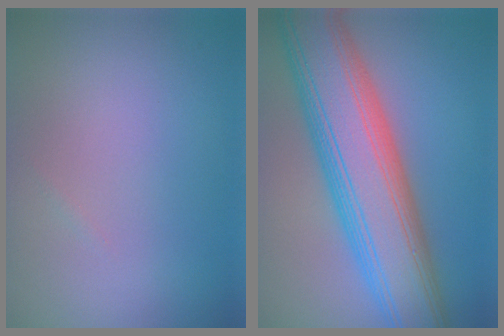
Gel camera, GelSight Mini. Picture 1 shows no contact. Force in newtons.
{"total": 12.1, "press": 12.1, "slide": 0.5}